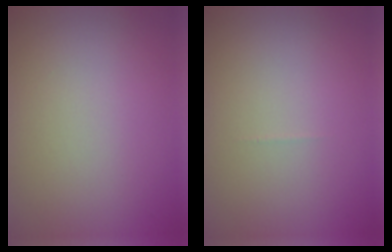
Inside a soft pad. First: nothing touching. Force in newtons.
{"total": 0.0}